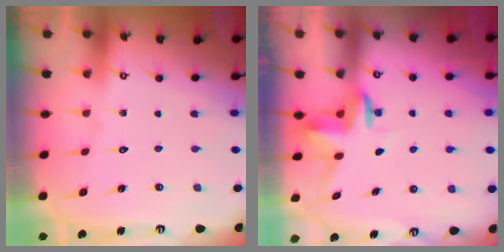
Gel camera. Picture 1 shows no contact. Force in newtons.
{"total": 3.4, "press": 3.4, "slide": 0.2}